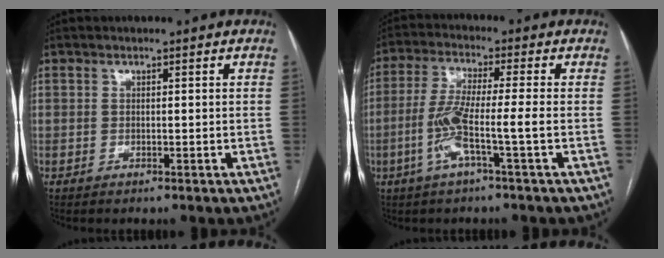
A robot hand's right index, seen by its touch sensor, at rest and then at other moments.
{"total": 7.8, "force": [-2.4, -0.4, 7.4], "torque": [-0.152, 0.004, -0.050]}